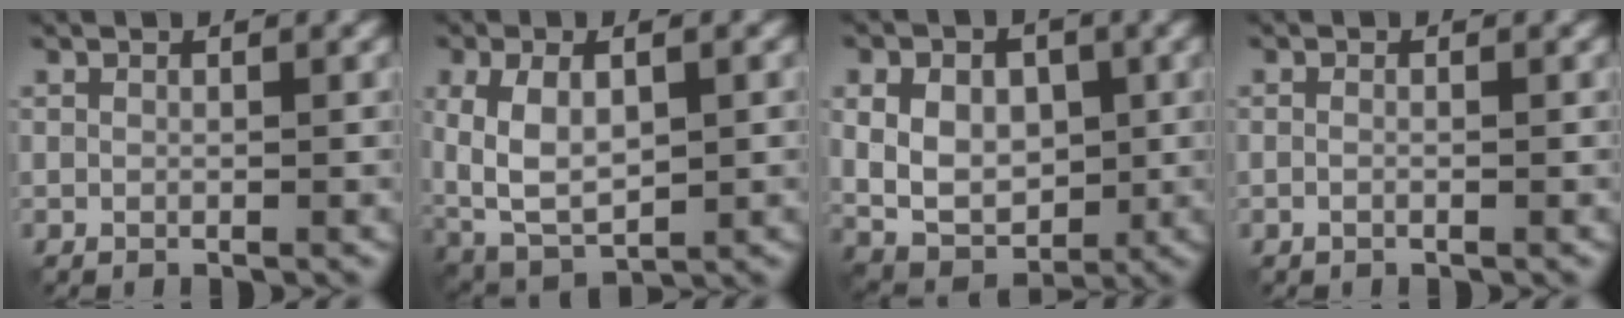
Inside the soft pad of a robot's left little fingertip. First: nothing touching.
{"total": 6.8, "force": [0.5, 3.6, 5.7], "torque": [-0.125, -0.001, 0.013]}
{"total": 6.7, "force": [0.5, 4.9, 4.4], "torque": [-0.081, -0.004, 0.011]}
{"total": 0.6, "force": [-0.2, 0.2, 0.5], "torque": [-0.009, -0.002, -0.006]}